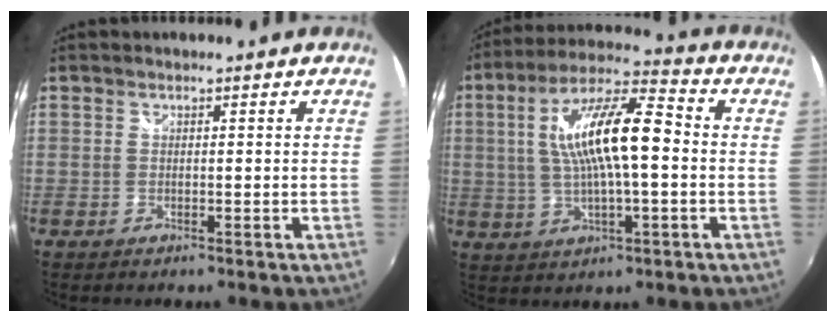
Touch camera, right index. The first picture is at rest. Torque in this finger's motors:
{"motor_torque": [0.89, -0.21, 0.75, 0.21]}